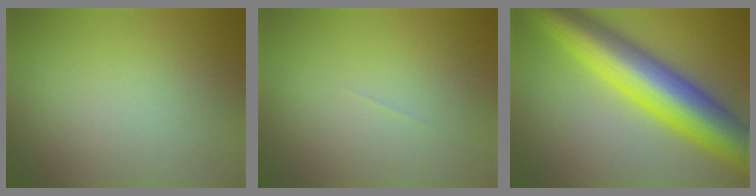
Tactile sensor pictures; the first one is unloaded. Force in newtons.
{"total": 0.0}
{"total": 12.3, "press": 12.3, "slide": 0.2}